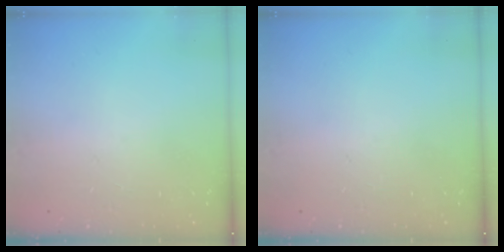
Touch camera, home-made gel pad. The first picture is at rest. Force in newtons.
{"total": 0.0}